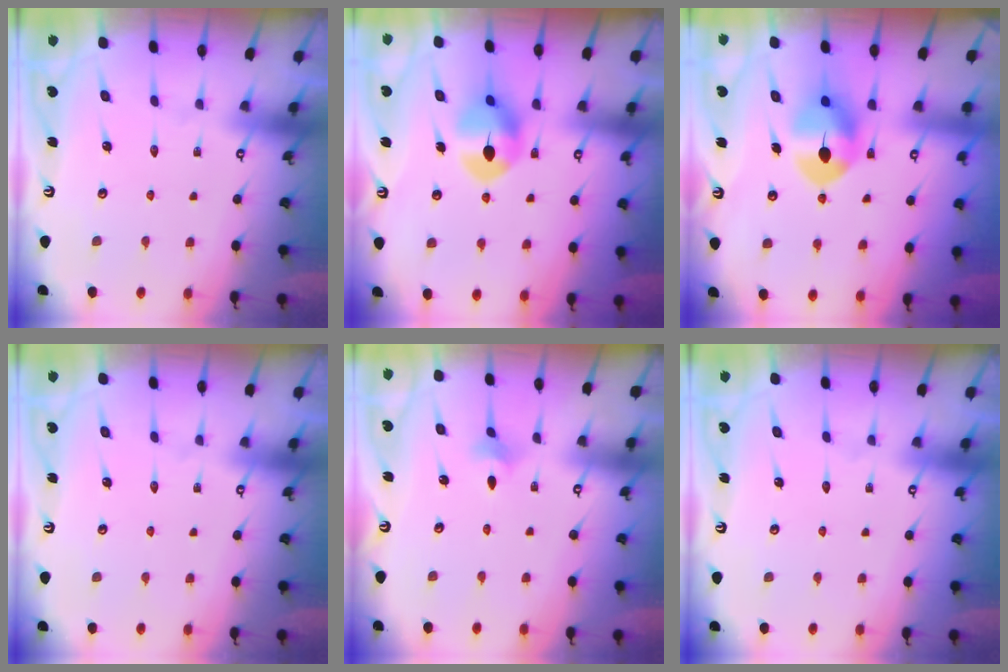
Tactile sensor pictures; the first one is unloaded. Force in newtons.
{"total": 8.8, "press": 8.8, "slide": 0.2}
{"total": 8.7, "press": 8.6, "slide": 1.5}
{"total": 0.0}
{"total": 2.1, "press": 2.0, "slide": 0.5}
{"total": 0.0}